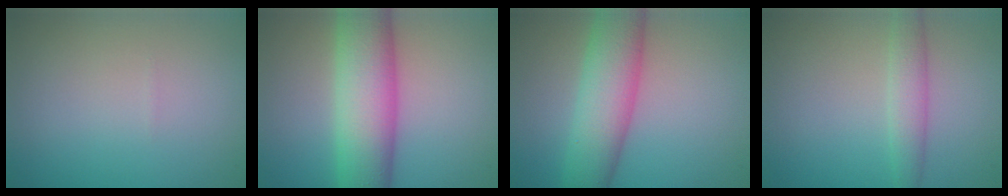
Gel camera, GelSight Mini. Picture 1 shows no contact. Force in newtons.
{"total": 9.0, "press": 9.0, "slide": 0.2}
{"total": 7.1, "press": 7.1, "slide": 0.2}
{"total": 2.4, "press": 2.4, "slide": 0.1}